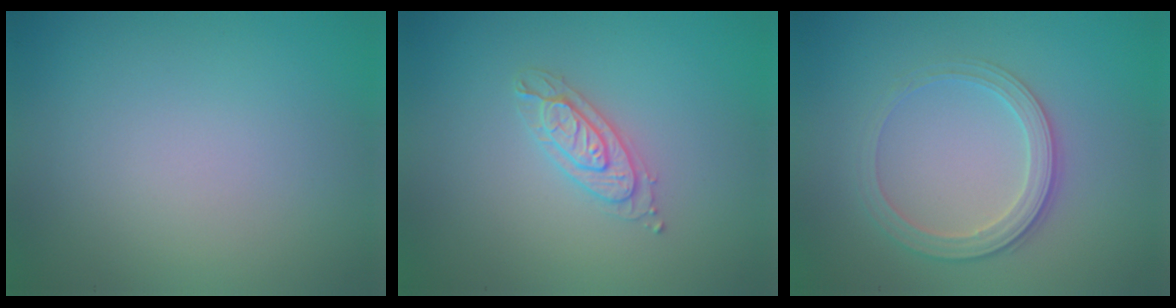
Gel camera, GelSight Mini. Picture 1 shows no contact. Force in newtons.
{"total": 2.2, "press": 2.1, "slide": 0.4}
{"total": 2.8, "press": 2.7, "slide": 0.8}